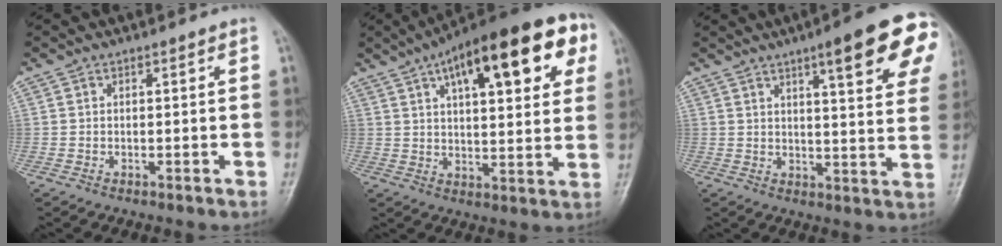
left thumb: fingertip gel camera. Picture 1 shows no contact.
{"total": 23.6, "force": [10.2, 8.5, 19.5], "torque": [-0.260, 0.011, 0.143]}
{"total": 15.9, "force": [8.0, 3.2, 13.3], "torque": [-0.145, -0.029, 0.096]}